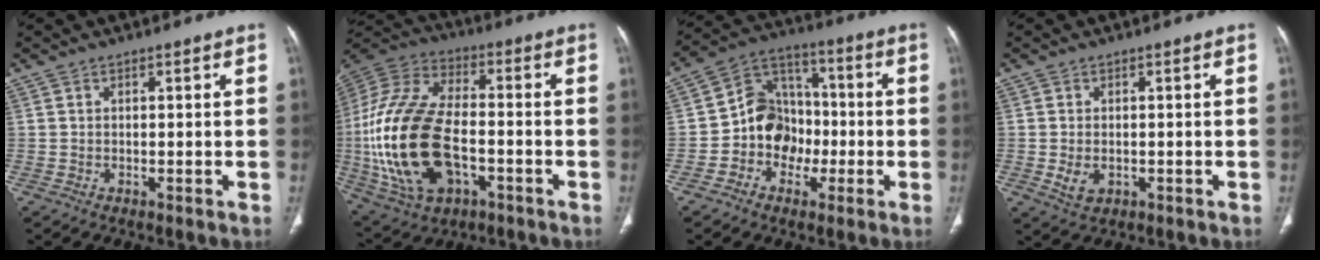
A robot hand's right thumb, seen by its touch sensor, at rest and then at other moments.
{"total": 26.3, "force": [-4.7, 14.8, 21.2], "torque": [-0.456, 0.007, -0.072]}
{"total": 11.7, "force": [-2.8, 9.9, 5.6], "torque": [-0.049, 0.043, -0.058]}
{"total": 3.4, "force": [-0.6, 2.3, 2.4], "torque": [-0.044, -0.003, -0.002]}